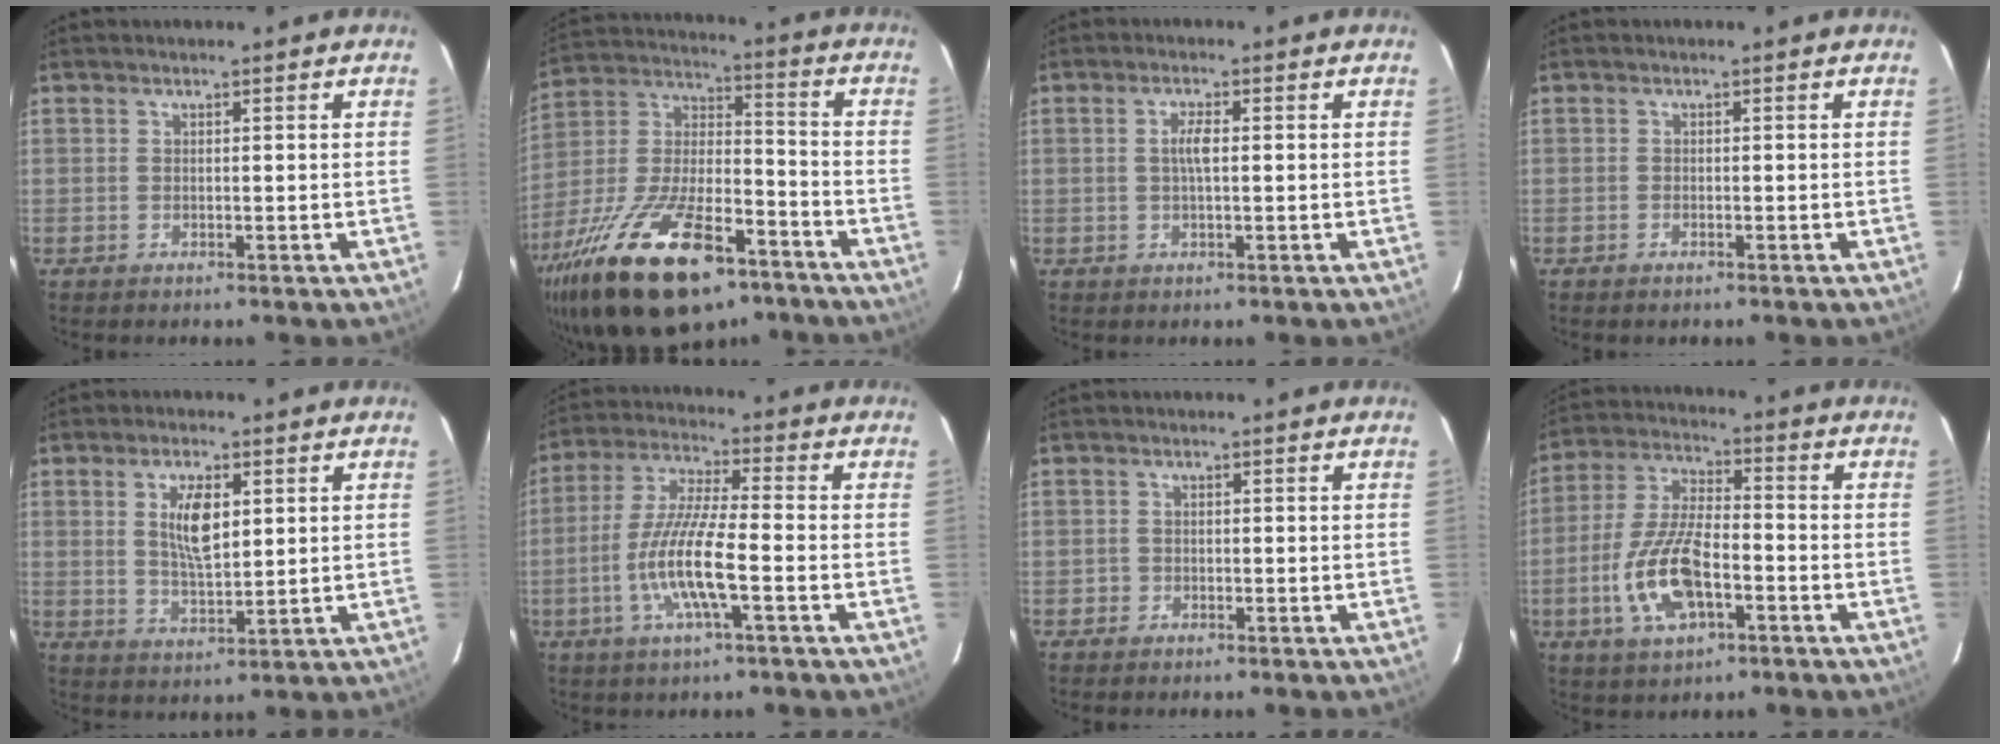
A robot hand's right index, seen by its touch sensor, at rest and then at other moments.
{"total": 28.2, "force": [-17.4, 11.7, 18.8], "torque": [-0.369, -0.017, -0.281]}
{"total": 2.6, "force": [0.1, 0.6, 2.5], "torque": [-0.049, 0.004, 0.002]}
{"total": 0.8, "force": [-0.6, 0.4, 0.3], "torque": [-0.007, 0.000, -0.012]}
{"total": 7.4, "force": [2.1, 3.1, 6.3], "torque": [-0.113, 0.000, 0.044]}
{"total": 11.8, "force": [-3.7, 1.6, 11.0], "torque": [-0.229, -0.007, -0.070]}
{"total": 1.3, "force": [-0.7, 1.1, 0.0], "torque": [-0.002, 0.004, -0.011]}
{"total": 13.7, "force": [-4.7, 5.8, 11.5], "torque": [-0.247, -0.002, -0.086]}